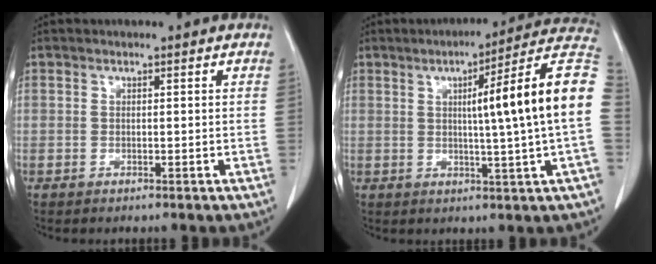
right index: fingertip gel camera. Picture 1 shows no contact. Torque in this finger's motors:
{"motor_torque": [1.39, -0.35, 0.41, 0.11]}